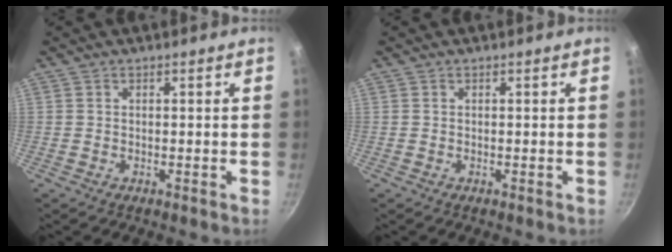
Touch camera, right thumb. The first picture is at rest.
{"total": 0.0}